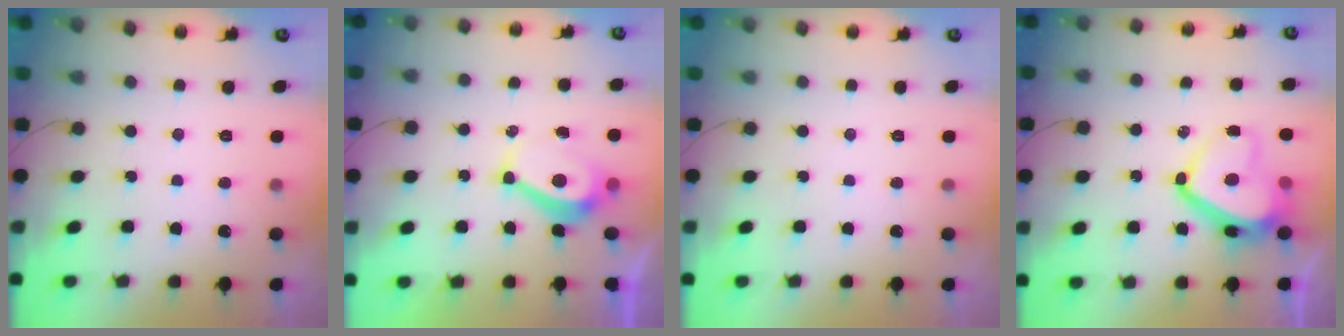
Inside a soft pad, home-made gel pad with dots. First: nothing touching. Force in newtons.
{"total": 6.8, "press": 6.7, "slide": 0.7}
{"total": 0.0}
{"total": 14.4, "press": 14.3, "slide": 2.1}